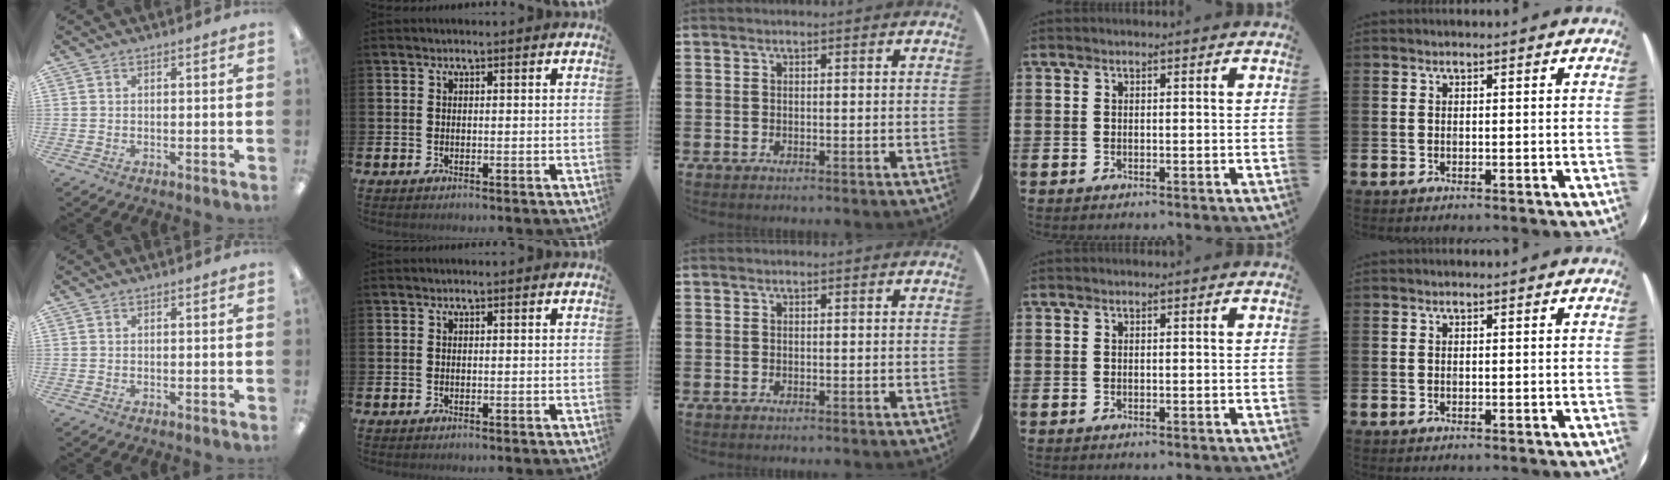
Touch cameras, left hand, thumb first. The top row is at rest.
{}